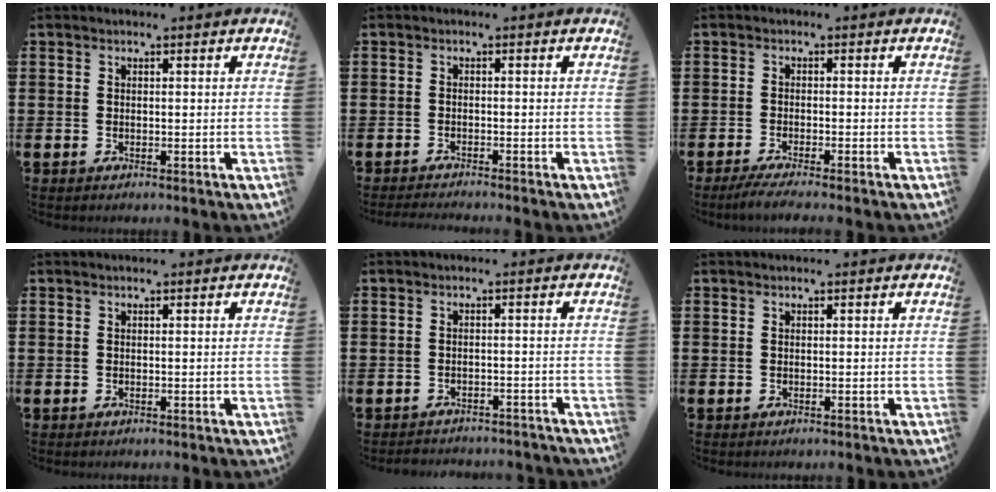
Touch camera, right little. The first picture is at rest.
{"total": 1.0, "force": [-0.9, -0.2, 0.2], "torque": [-0.003, -0.003, -0.018]}
{"total": 2.1, "force": [-1.4, 0.0, 1.5], "torque": [-0.023, 0.000, -0.026]}
{"total": 0.0}
{"total": 1.8, "force": [-1.8, 0.0, 0.0], "torque": [-0.005, 0.003, -0.040]}
{"total": 0.0}